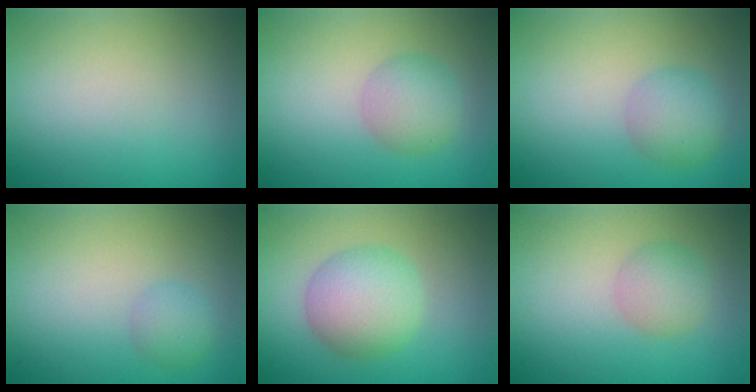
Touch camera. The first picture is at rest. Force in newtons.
{"total": 3.0, "press": 3.0, "slide": 0.1}
{"total": 2.9, "press": 2.9, "slide": 0.1}
{"total": 1.6, "press": 1.6, "slide": 0.1}
{"total": 4.8, "press": 4.8, "slide": 0.1}
{"total": 2.4, "press": 2.4, "slide": 0.1}